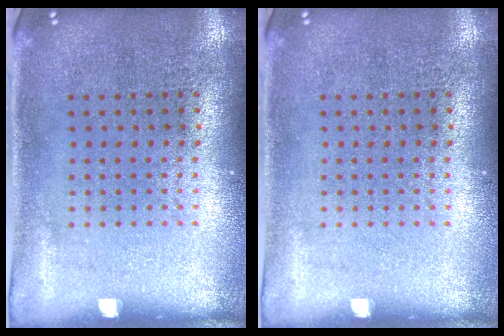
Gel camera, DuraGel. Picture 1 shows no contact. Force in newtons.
{"total": 0.0}